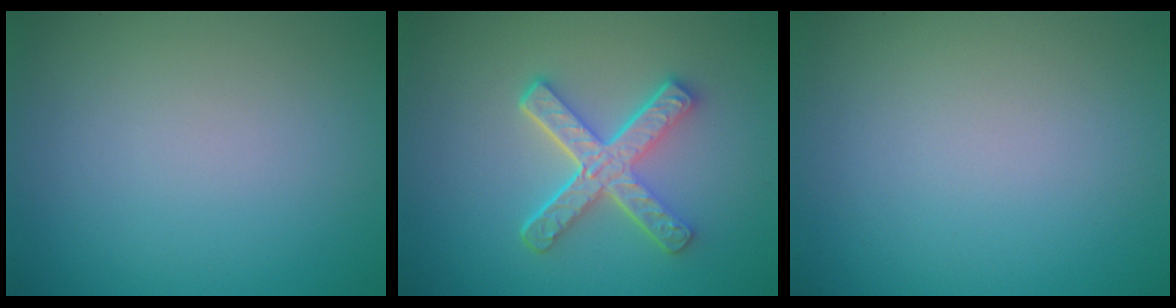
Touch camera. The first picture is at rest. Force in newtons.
{"total": 5.1, "press": 3.9, "slide": 3.3}
{"total": 0.0}